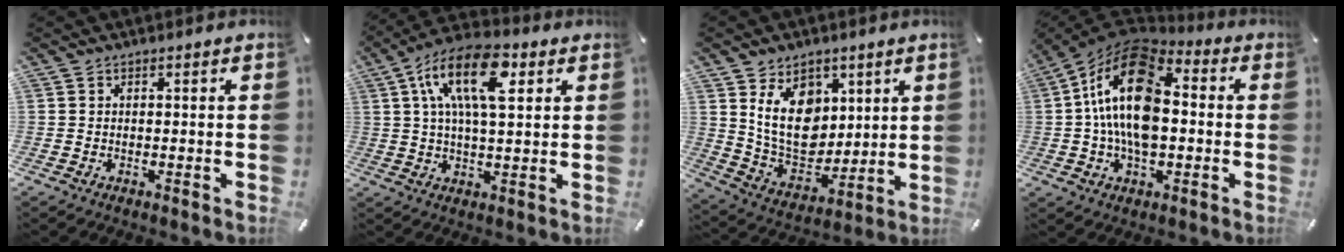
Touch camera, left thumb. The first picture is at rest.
{"total": 13.9, "force": [4.3, 6.3, 11.6], "torque": [-0.227, 0.002, 0.071]}
{"total": 14.3, "force": [4.8, 11.1, 7.6], "torque": [-0.154, -0.027, 0.093]}
{"total": 19.3, "force": [0.7, 12.0, 15.2], "torque": [-0.302, -0.001, 0.002]}